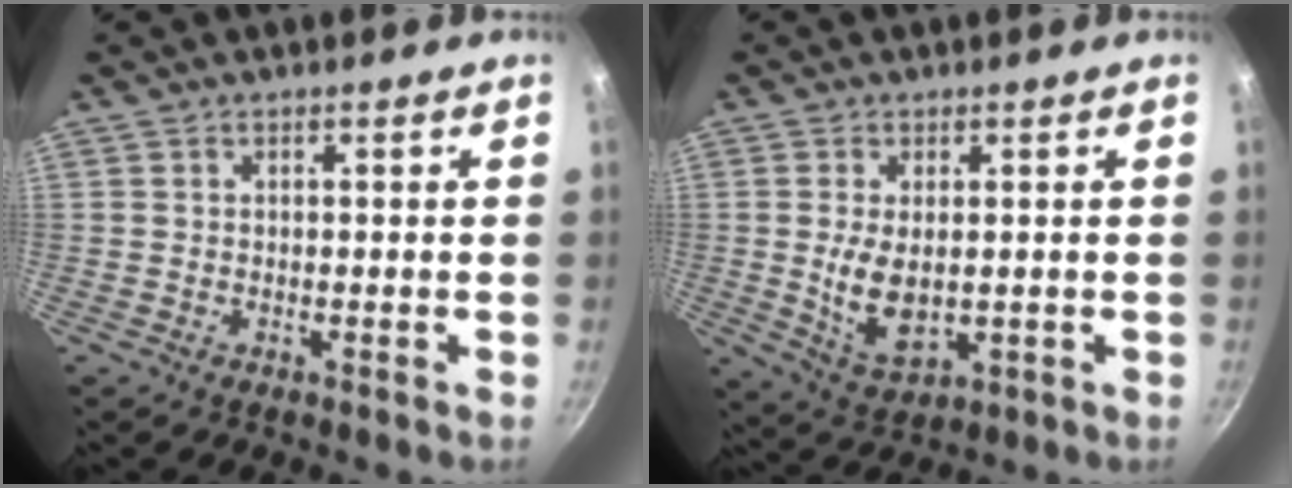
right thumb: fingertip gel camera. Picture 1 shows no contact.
{"total": 7.9, "force": [0.0, 4.3, 6.6], "torque": [-0.122, -0.014, 0.013]}